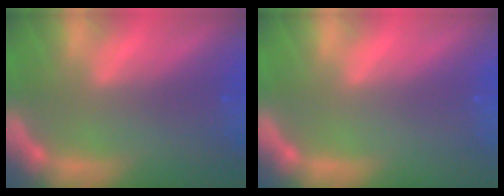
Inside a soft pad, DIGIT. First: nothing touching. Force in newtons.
{"total": 0.0}